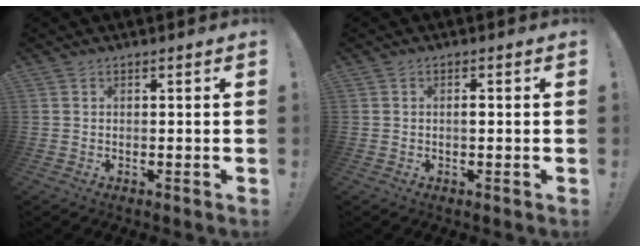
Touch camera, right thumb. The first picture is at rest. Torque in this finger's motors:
{"motor_torque": [0.09, 0.26, 0.21, 0.13, 0.00]}